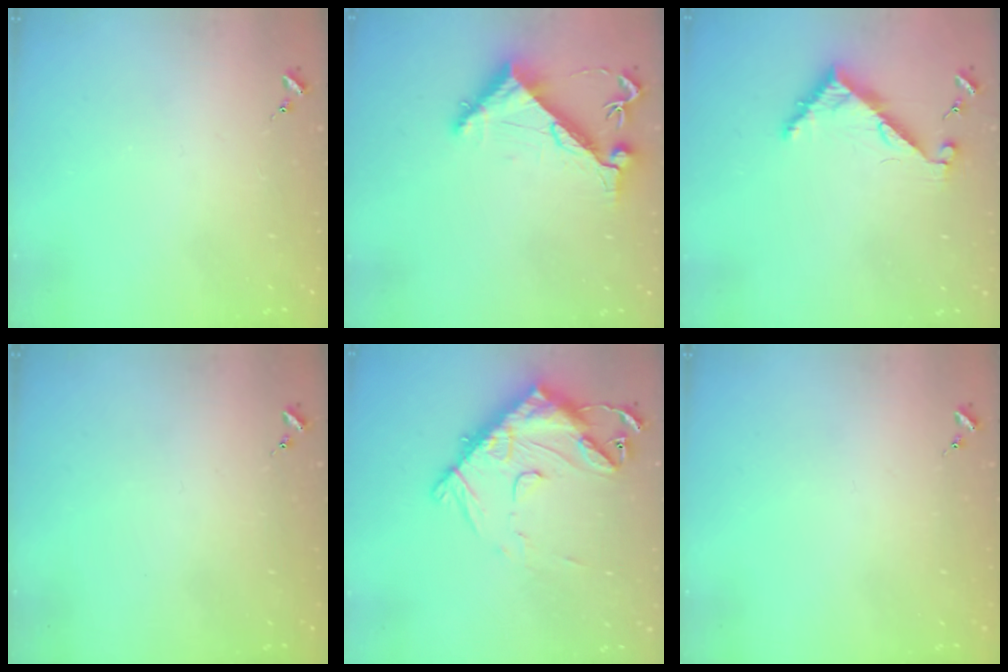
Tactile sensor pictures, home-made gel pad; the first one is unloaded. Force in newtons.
{"total": 6.7, "press": 6.6, "slide": 0.7}
{"total": 6.3, "press": 6.3, "slide": 0.5}
{"total": 0.0}
{"total": 16.1, "press": 16.0, "slide": 1.6}
{"total": 0.0}